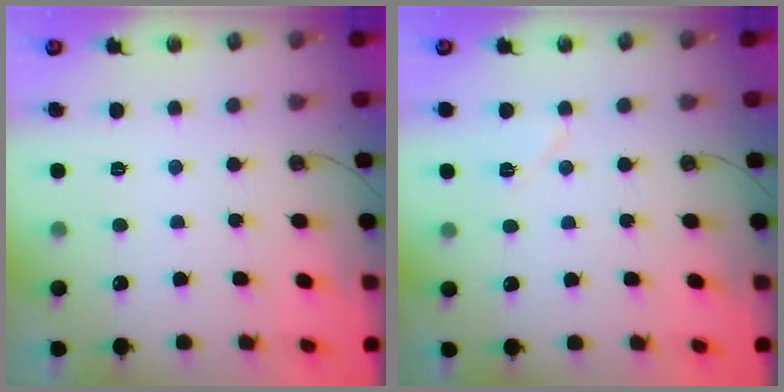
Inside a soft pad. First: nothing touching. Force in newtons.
{"total": 5.8, "press": 5.2, "slide": 2.6}